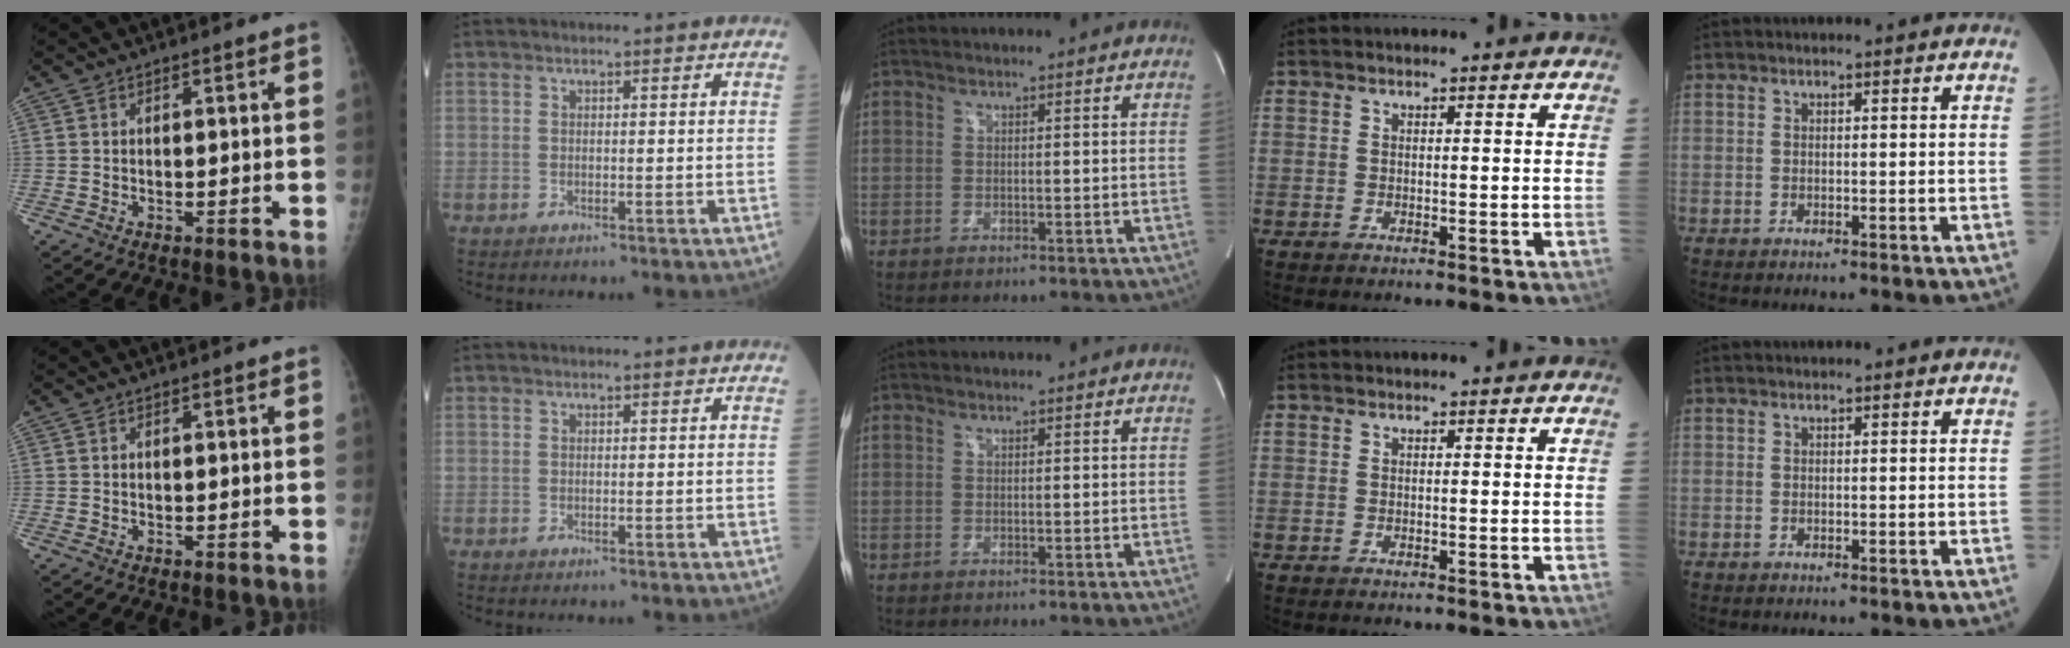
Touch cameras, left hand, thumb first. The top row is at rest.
{}